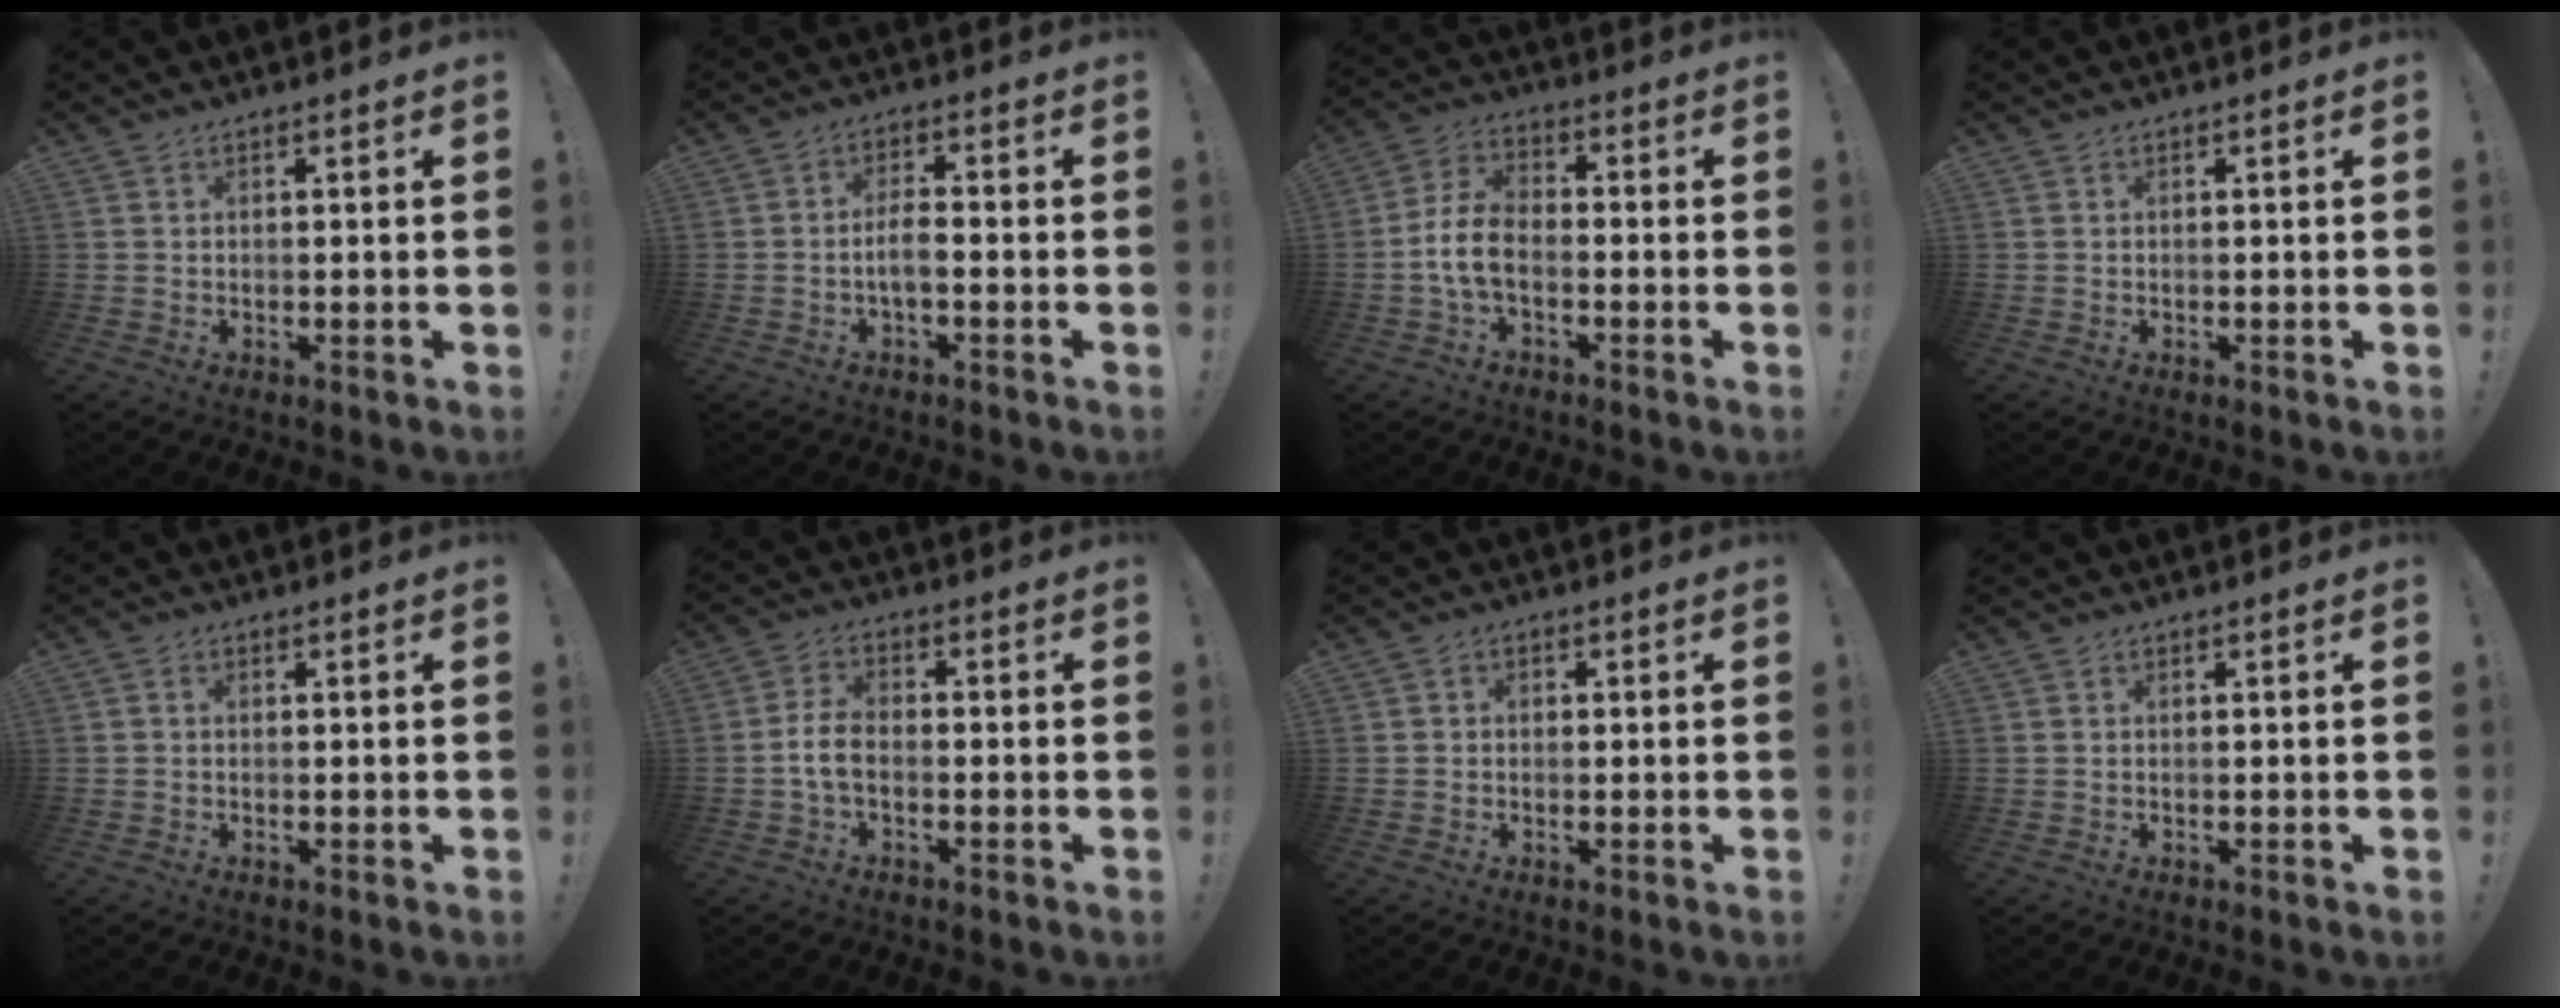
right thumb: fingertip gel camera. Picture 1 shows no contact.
{"total": 4.8, "force": [-1.5, 1.6, 4.3], "torque": [-0.085, 0.001, -0.031]}
{"total": 8.7, "force": [-2.5, 5.1, 6.6], "torque": [-0.140, 0.008, -0.042]}
{"total": 0.0}
{"total": 0.6, "force": [-0.3, 0.5, 0.2], "torque": [-0.007, 0.003, -0.005]}
{"total": 6.0, "force": [-1.6, 3.2, 4.9], "torque": [-0.106, 0.004, -0.028]}
{"total": 1.4, "force": [-0.6, 1.2, 0.5], "torque": [-0.007, 0.005, -0.011]}
{"total": 0.0}